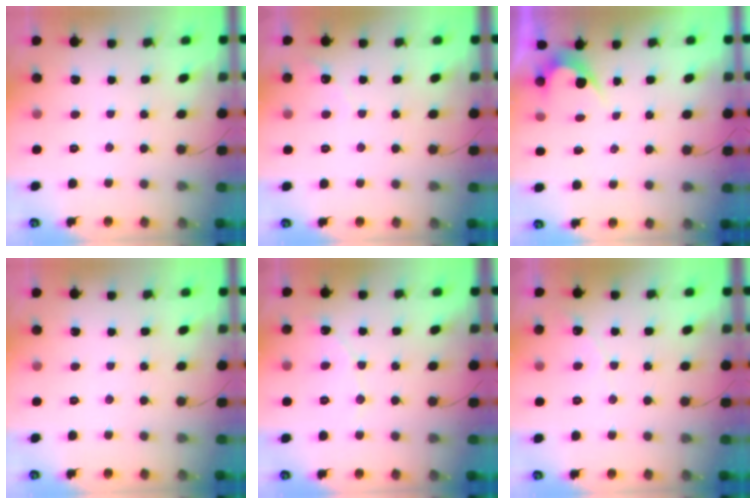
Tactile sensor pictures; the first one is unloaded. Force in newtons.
{"total": 2.8, "press": 2.8, "slide": 0.1}
{"total": 3.4, "press": 3.4, "slide": 0.3}
{"total": 0.0}
{"total": 4.7, "press": 4.6, "slide": 0.5}
{"total": 3.8, "press": 3.8, "slide": 0.3}